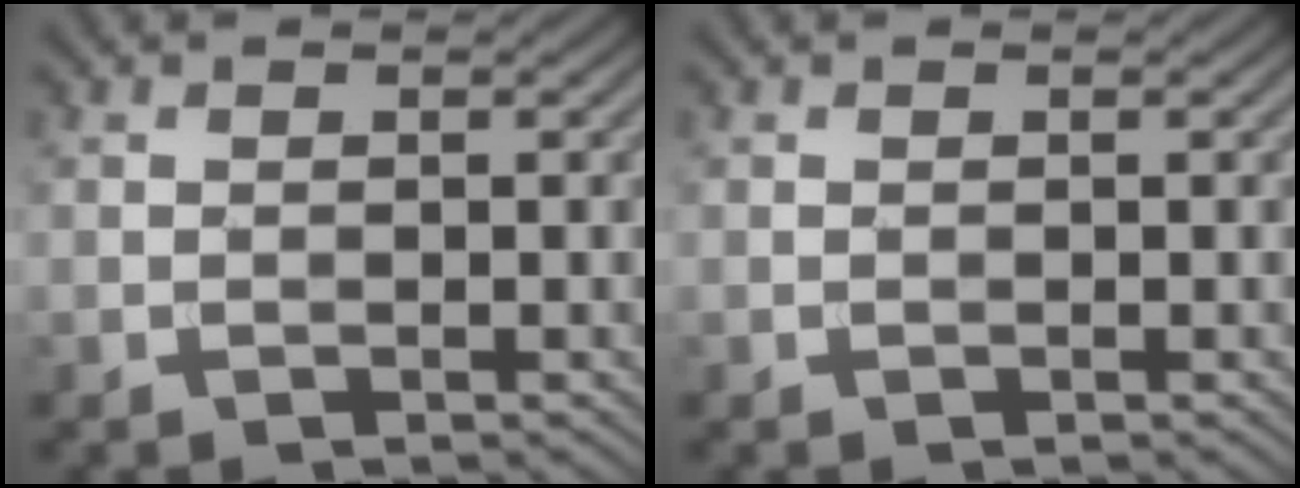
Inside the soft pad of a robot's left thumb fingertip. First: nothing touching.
{"total": 0.0}